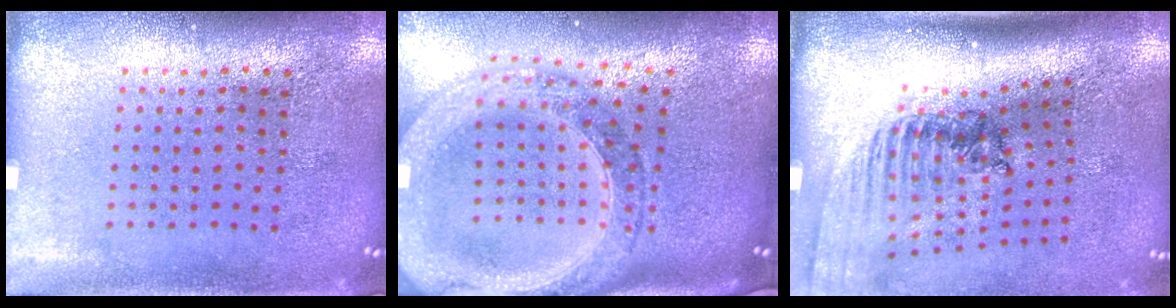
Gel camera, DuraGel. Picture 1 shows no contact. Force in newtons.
{"total": 3.0, "press": 2.4, "slide": 1.7}
{"total": 1.7, "press": 1.4, "slide": 1.0}